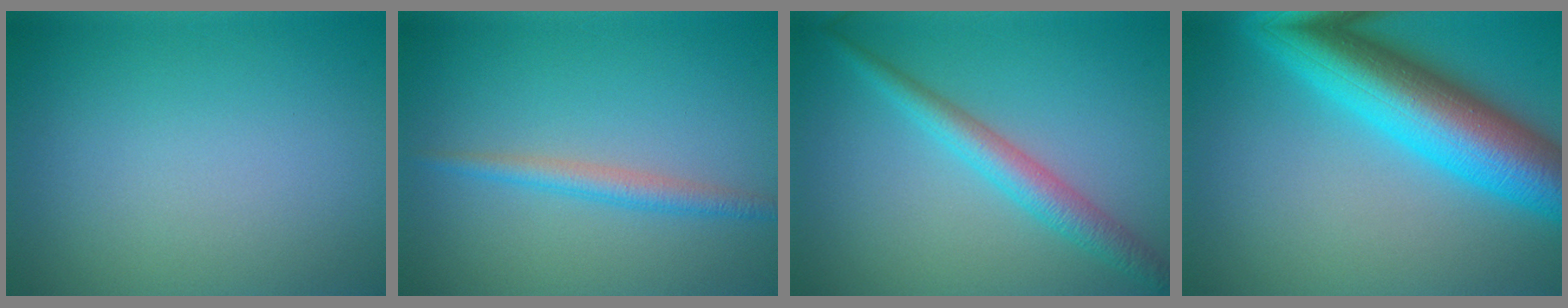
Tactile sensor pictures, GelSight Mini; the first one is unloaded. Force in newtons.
{"total": 2.1, "press": 2.1, "slide": 0.0}
{"total": 3.3, "press": 3.3, "slide": 0.0}
{"total": 11.7, "press": 11.7, "slide": 0.2}